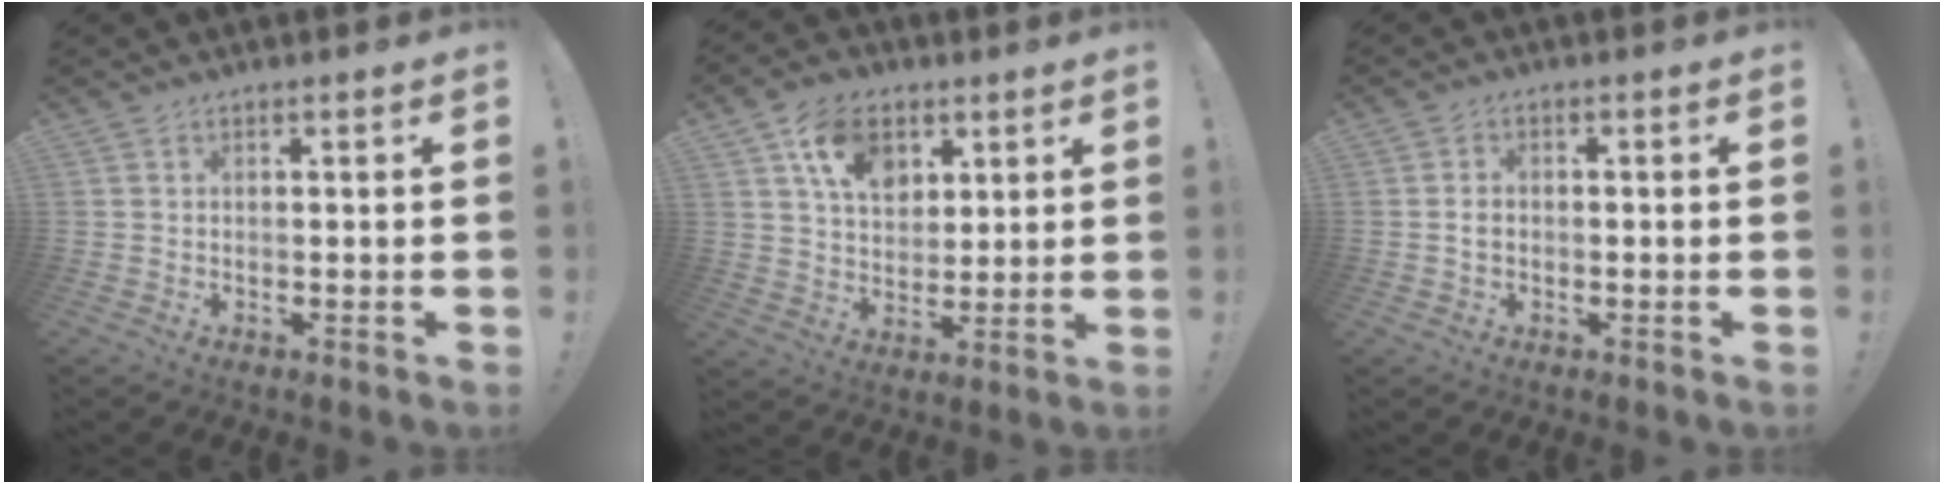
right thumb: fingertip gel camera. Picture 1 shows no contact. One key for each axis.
{"total": 13.1, "fx": 6.4, "fy": 9.0, "fz": 7.0, "tx": -0.104, "ty": -0.019, "tz": 0.120}
{"total": 2.2, "fx": -0.5, "fy": 1.6, "fz": 1.3, "tx": -0.017, "ty": 0.006, "tz": -0.011}